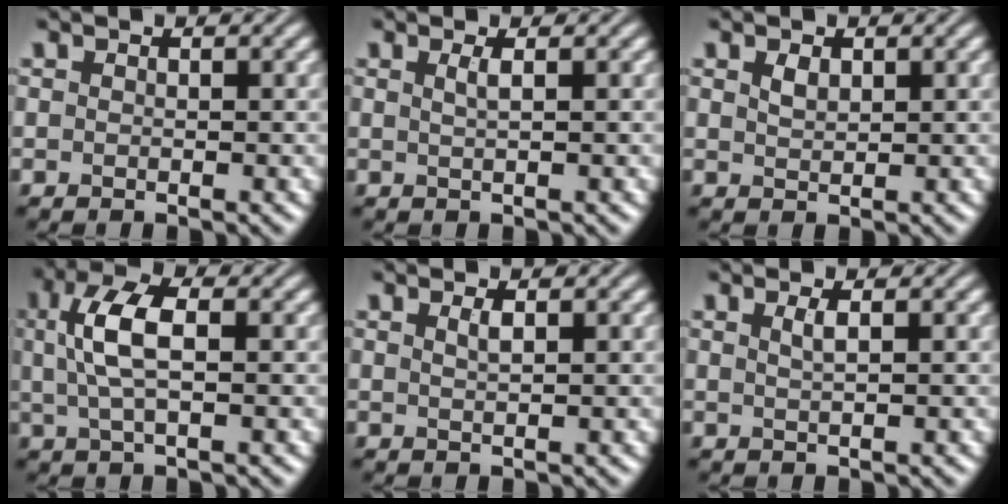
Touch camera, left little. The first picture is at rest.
{"total": 1.3, "force": [0.4, 0.5, 1.1], "torque": [-0.015, 0.002, 0.004]}
{"total": 1.2, "force": [0.7, 0.6, 0.7], "torque": [-0.016, 0.001, 0.016]}
{"total": 4.9, "force": [0.9, 1.9, 4.4], "torque": [-0.095, 0.010, 0.015]}
{"total": 1.0, "force": [0.5, 0.3, 0.8], "torque": [-0.012, 0.002, 0.008]}
{"total": 1.3, "force": [0.5, 0.4, 1.1], "torque": [-0.016, 0.003, 0.007]}